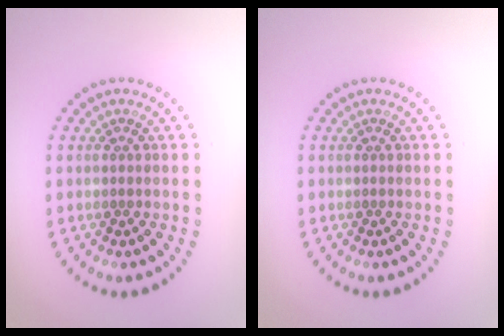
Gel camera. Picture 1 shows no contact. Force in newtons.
{"total": 0.0}